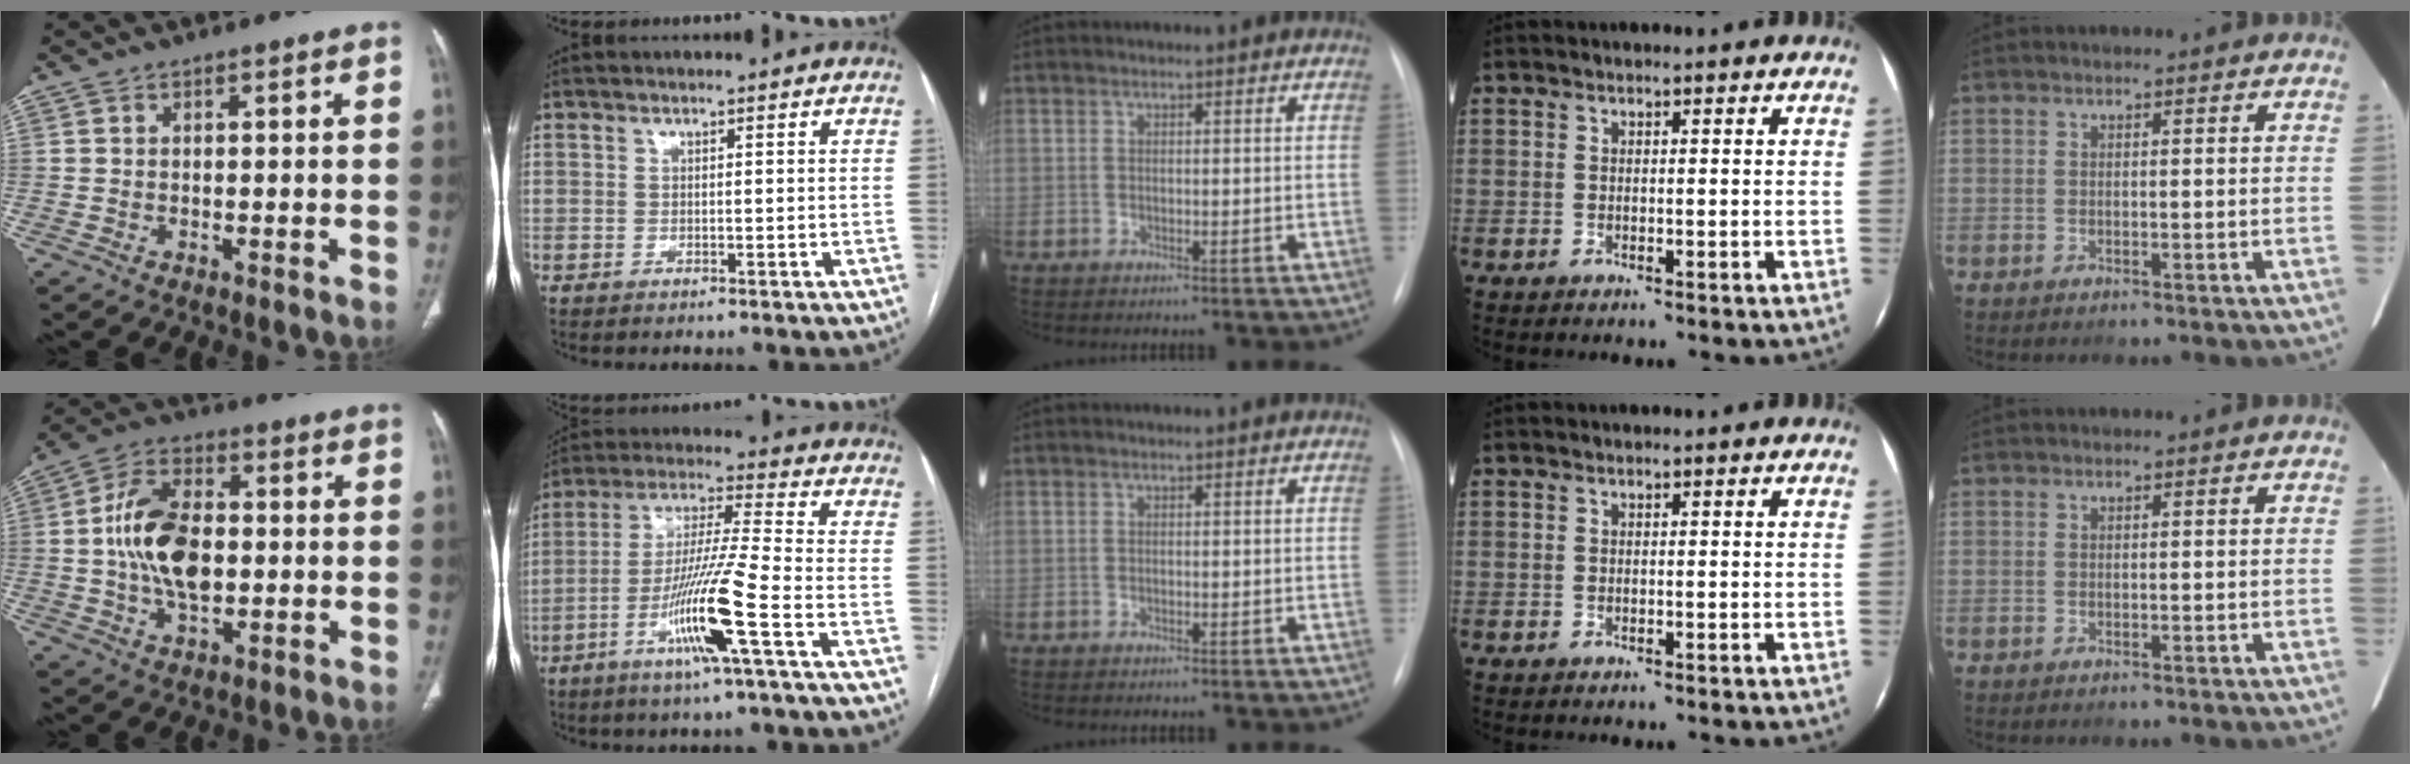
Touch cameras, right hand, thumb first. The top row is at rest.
{"thumb": {"total": 14.1, "force": [-0.2, 8.2, 11.4], "torque": [-0.203, 0.016, -0.005]}, "index": {"total": 12.8, "force": [-5.3, -1.3, 11.6], "torque": [-0.230, -0.011, -0.103]}}